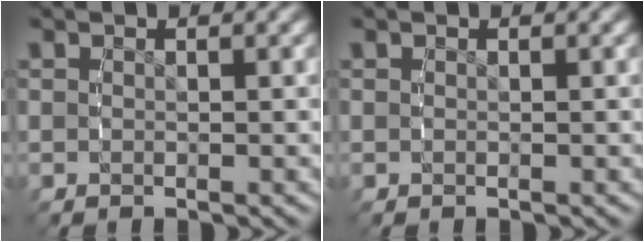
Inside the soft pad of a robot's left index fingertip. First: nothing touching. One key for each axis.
{"total": 0.0}